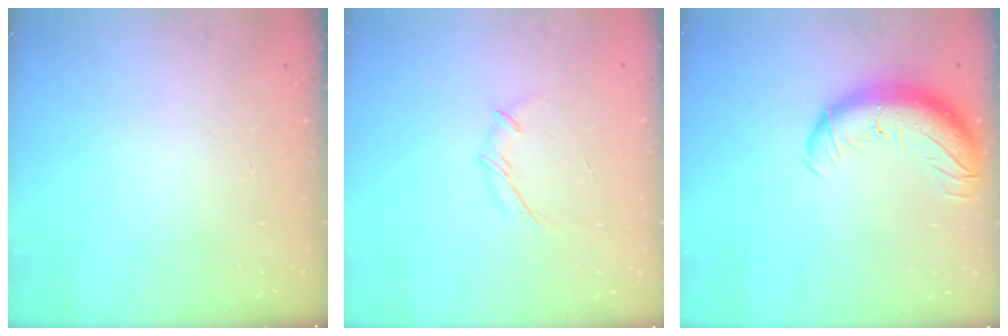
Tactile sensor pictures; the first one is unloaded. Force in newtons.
{"total": 4.5, "press": 4.3, "slide": 1.0}
{"total": 14.0, "press": 13.6, "slide": 3.5}